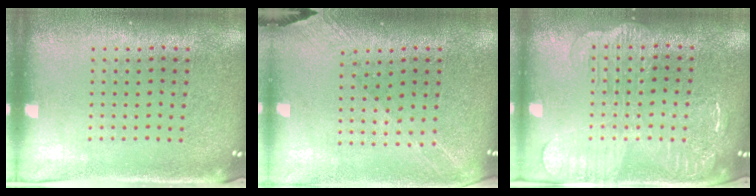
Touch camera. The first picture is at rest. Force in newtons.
{"total": 1.3, "press": 1.2, "slide": 0.5}
{"total": 2.0, "press": 2.0, "slide": 0.4}